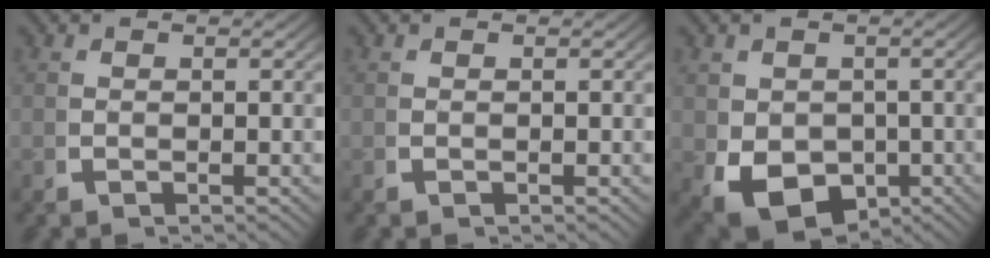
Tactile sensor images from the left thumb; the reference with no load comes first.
{"total": 0.0}
{"total": 7.8, "force": [-3.0, 5.6, 4.5], "torque": [-0.097, -0.046, -0.028]}